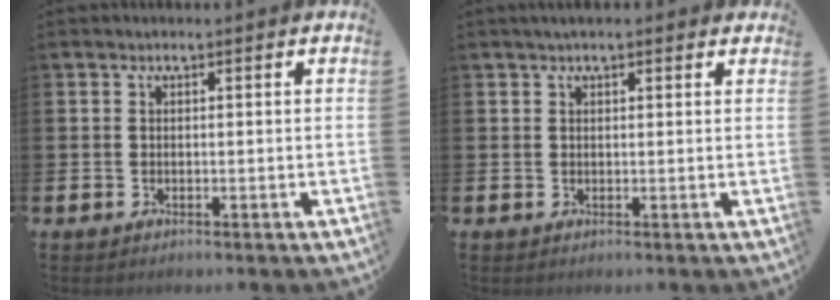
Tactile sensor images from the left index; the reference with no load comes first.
{"total": 1.8, "force": [1.5, 0.7, 0.9], "torque": [-0.005, 0.003, 0.023]}